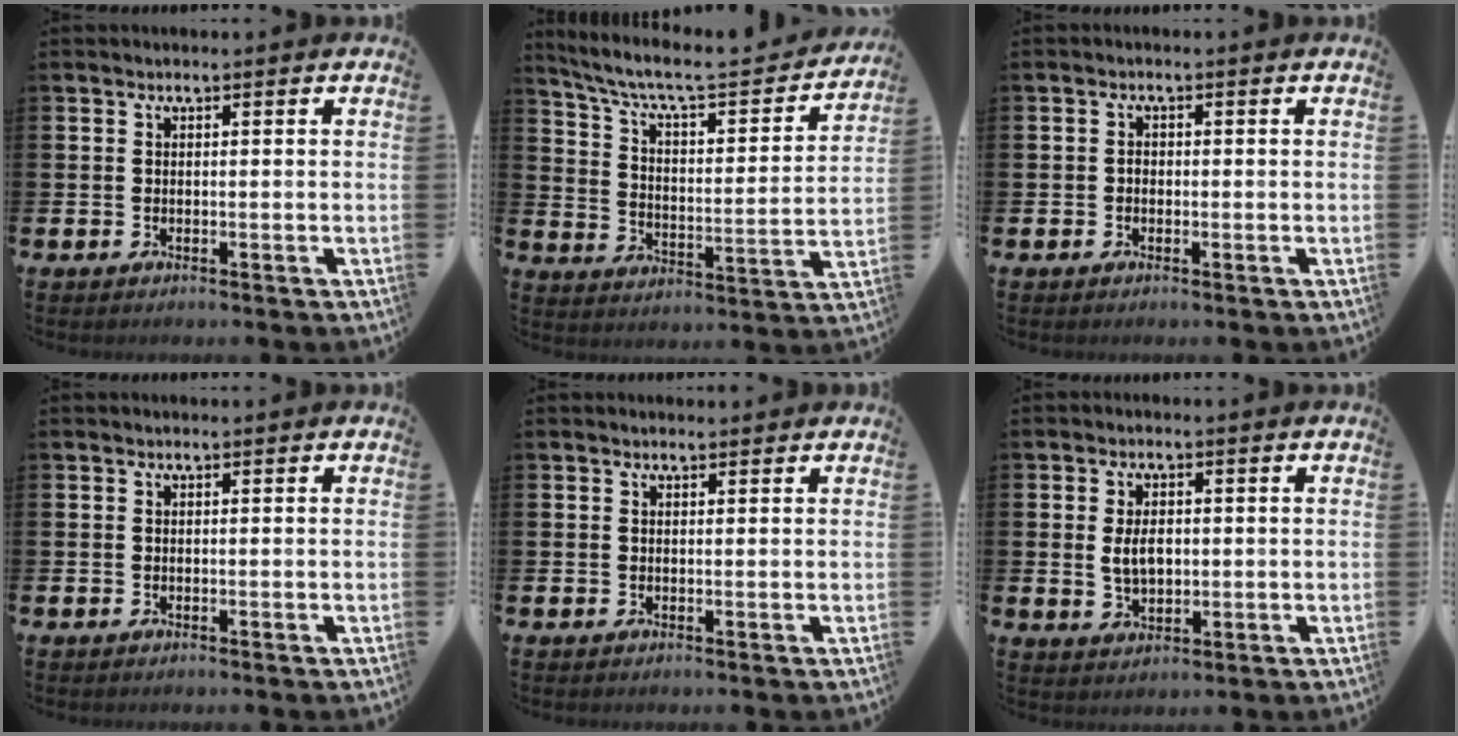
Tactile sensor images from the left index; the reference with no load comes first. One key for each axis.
{"total": 7.3, "fx": 6.3, "fy": 1.7, "fz": 3.4, "tx": -0.102, "ty": -0.041, "tz": 0.102}
{"total": 1.0, "fx": -0.4, "fy": 0.8, "fz": 0.5, "tx": -0.005, "ty": 0.003, "tz": -0.010}
{"total": 0.0}
{"total": 0.6, "fx": 0.5, "fy": 0.1, "fz": 0.2, "tx": 0.008, "ty": -0.004, "tz": 0.007}
{"total": 3.9, "fx": 0.4, "fy": 2.4, "fz": 3.0, "tx": -0.042, "ty": 0.002, "tz": 0.001}